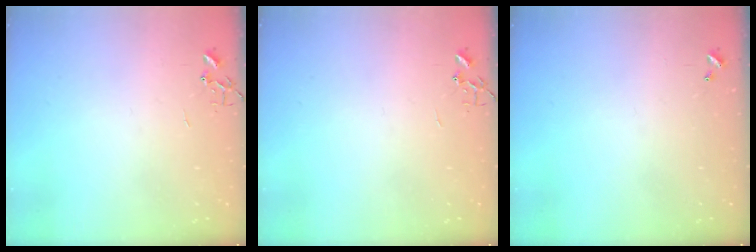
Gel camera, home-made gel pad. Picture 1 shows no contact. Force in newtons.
{"total": 0.0}
{"total": 0.0}